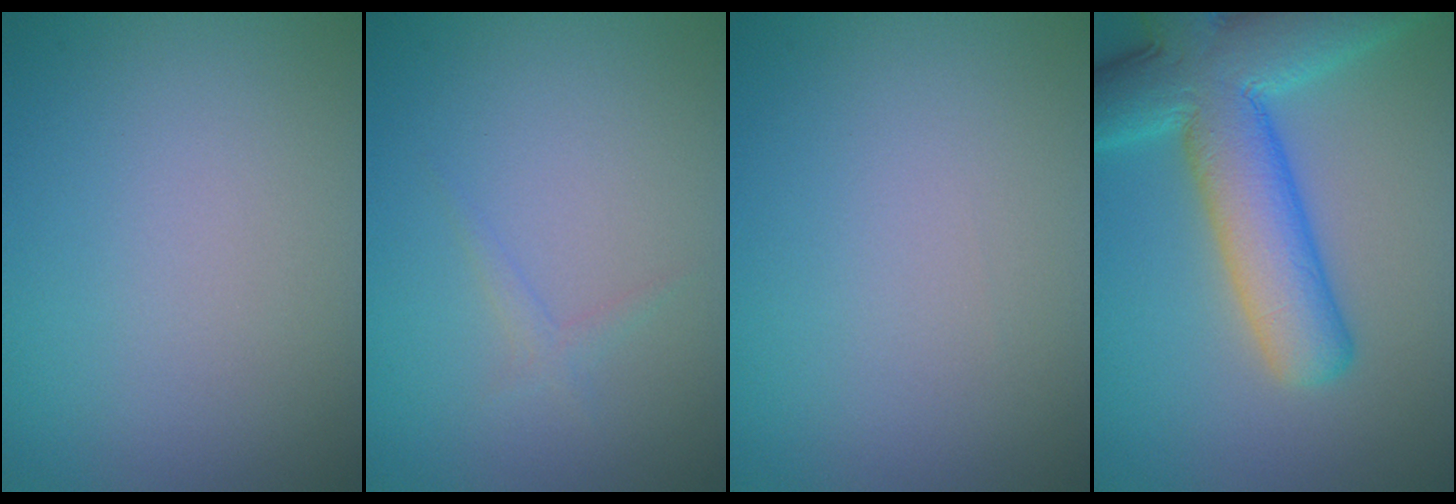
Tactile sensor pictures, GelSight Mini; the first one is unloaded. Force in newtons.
{"total": 0.8, "press": 0.8, "slide": 0.0}
{"total": 0.0}
{"total": 10.3, "press": 10.3, "slide": 0.4}